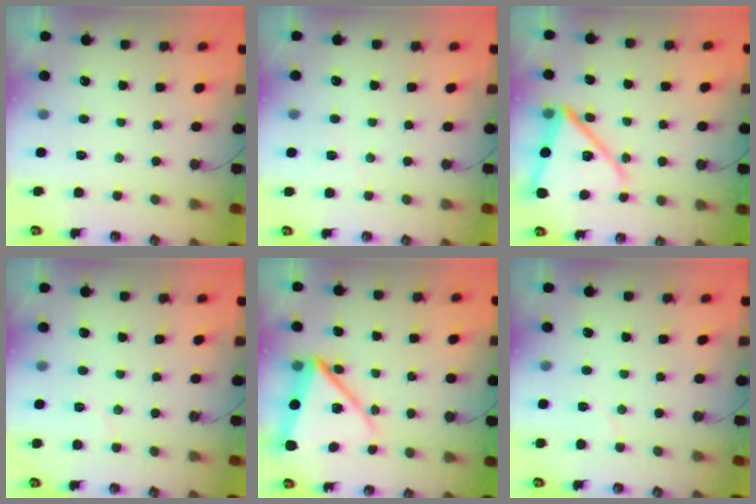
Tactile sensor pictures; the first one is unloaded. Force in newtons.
{"total": 3.0, "press": 2.1, "slide": 2.2}
{"total": 15.4, "press": 15.3, "slide": 1.3}
{"total": 3.8, "press": 3.7, "slide": 0.8}
{"total": 15.1, "press": 15.0, "slide": 1.5}
{"total": 3.0, "press": 2.8, "slide": 1.0}